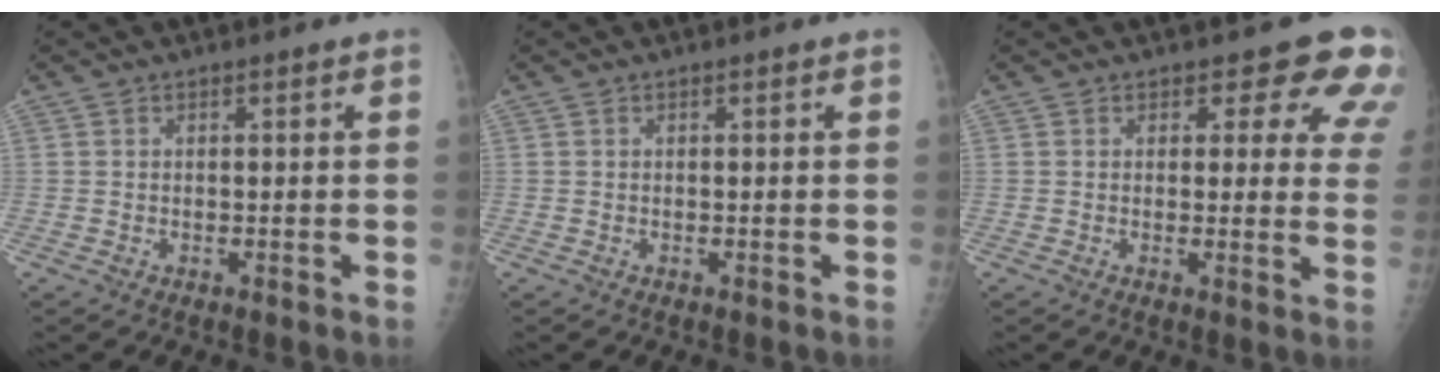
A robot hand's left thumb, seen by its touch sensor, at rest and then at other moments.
{"total": 0.0}
{"total": 10.0, "force": [7.5, 4.8, 4.5], "torque": [0.003, -0.034, 0.060]}